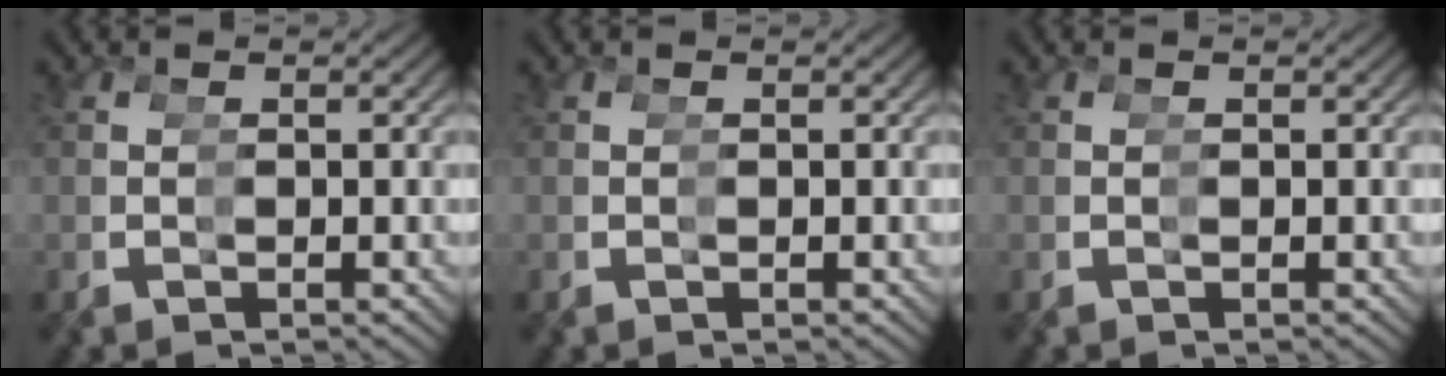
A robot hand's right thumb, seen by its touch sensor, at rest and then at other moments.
{"total": 0.0}
{"total": 0.0}